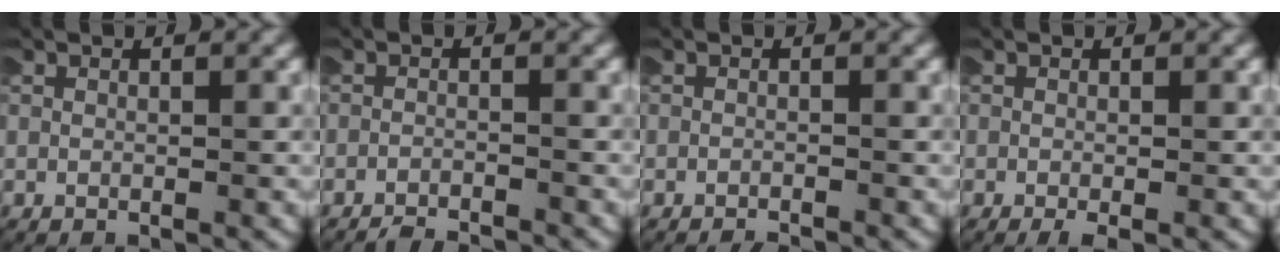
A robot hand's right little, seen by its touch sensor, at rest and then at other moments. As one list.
[{"total": 3.5, "force": [-3.5, 0.5, 0.2], "torque": [-0.006, -0.014, -0.053]}, {"total": 2.0, "force": [-1.9, 0.1, 0.1], "torque": [-0.006, -0.008, -0.029]}, {"total": 1.5, "force": [-1.0, 0.4, 1.0], "torque": [-0.019, -0.007, -0.013]}]